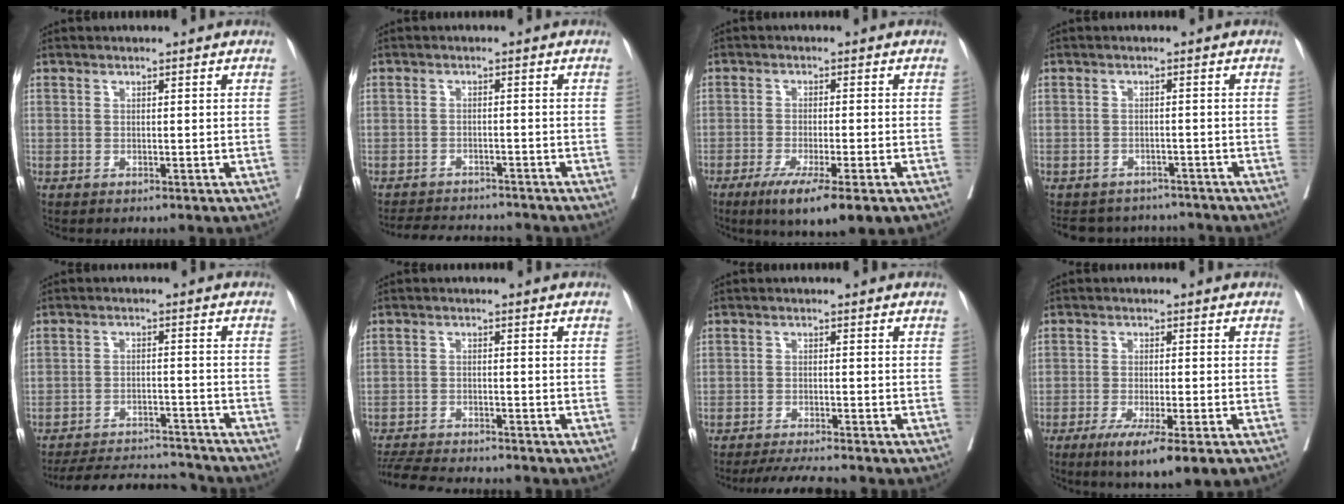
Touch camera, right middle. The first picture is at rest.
{"total": 7.6, "force": [-7.3, 1.7, 1.5], "torque": [-0.020, 0.002, -0.102]}
{"total": 9.5, "force": [-6.0, 1.0, 7.4], "torque": [-0.110, -0.021, -0.088]}
{"total": 7.8, "force": [-7.3, 2.7, 0.6], "torque": [-0.005, 0.011, -0.088]}
{"total": 14.5, "force": [-14.0, 2.0, 3.5], "torque": [-0.065, 0.005, -0.195]}
{"total": 10.3, "force": [-9.6, 1.0, 3.7], "torque": [-0.057, -0.011, -0.146]}
{"total": 6.1, "force": [-5.6, -0.2, 2.5], "torque": [-0.034, -0.016, -0.091]}
{"total": 9.2, "force": [-5.9, 0.6, 7.0], "torque": [-0.101, -0.021, -0.086]}